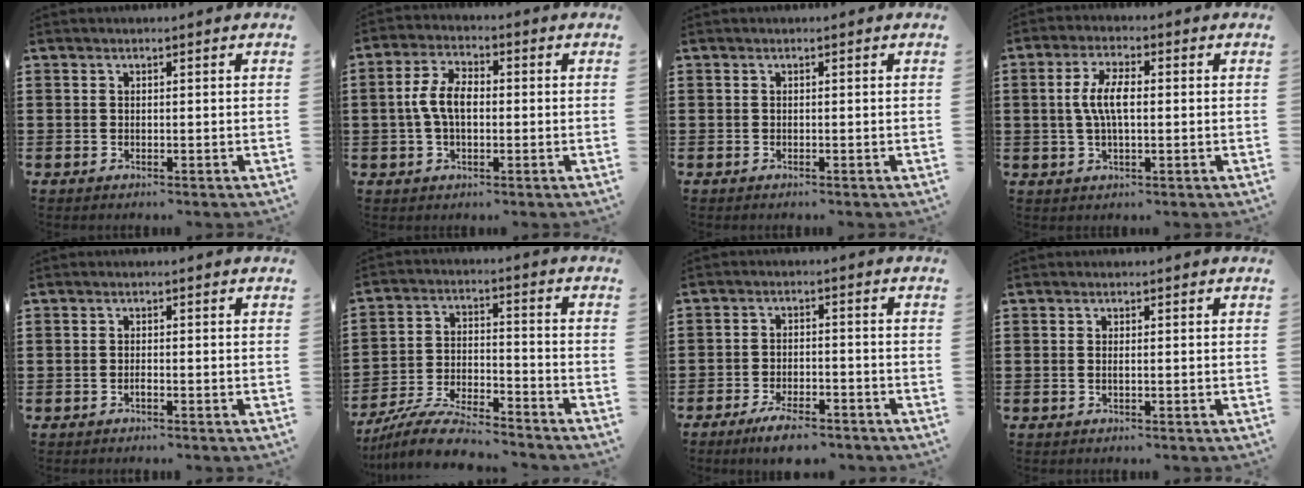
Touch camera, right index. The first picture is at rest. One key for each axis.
{"total": 6.0, "fx": -0.3, "fy": 3.2, "fz": 5.1, "tx": -0.124, "ty": 0.000, "tz": -0.015}
{"total": 0.0}
{"total": 6.0, "fx": 0.1, "fy": 2.2, "fz": 5.6, "tx": -0.125, "ty": -0.001, "tz": -0.007}
{"total": 0.7, "fx": -0.5, "fy": 0.0, "fz": 0.5, "tx": -0.012, "ty": -0.007, "tz": -0.008}
{"total": 8.4, "fx": -7.9, "fy": 0.8, "fz": 2.9, "tx": -0.062, "ty": 0.010, "tz": -0.153}
{"total": 4.7, "fx": -4.2, "fy": 0.6, "fz": 2.1, "tx": -0.041, "ty": 0.000, "tz": -0.079}
{"total": 0.6, "fx": -0.1, "fy": -0.1, "fz": 0.6, "tx": -0.011, "ty": -0.007, "tz": 0.000}